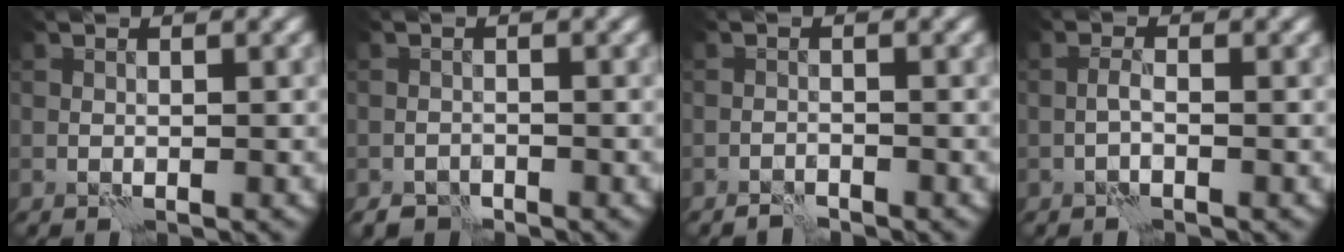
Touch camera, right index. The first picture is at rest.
{"total": 1.7, "force": [-1.6, 0.6, 0.0], "torque": [0.000, 0.001, -0.030]}
{"total": 1.1, "force": [-1.1, -0.1, 0.0], "torque": [0.003, 0.004, -0.023]}
{"total": 0.7, "force": [-0.4, -0.2, 0.5], "torque": [-0.013, 0.004, -0.010]}